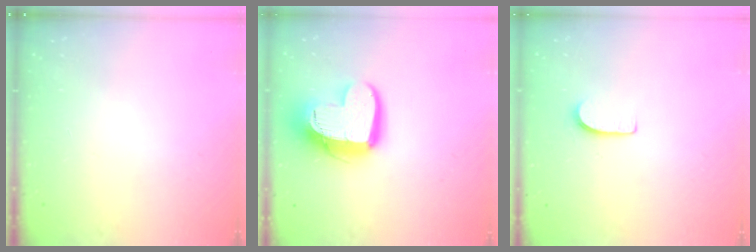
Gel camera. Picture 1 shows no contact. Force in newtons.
{"total": 16.3, "press": 16.3, "slide": 1.4}
{"total": 5.1, "press": 5.1, "slide": 0.5}